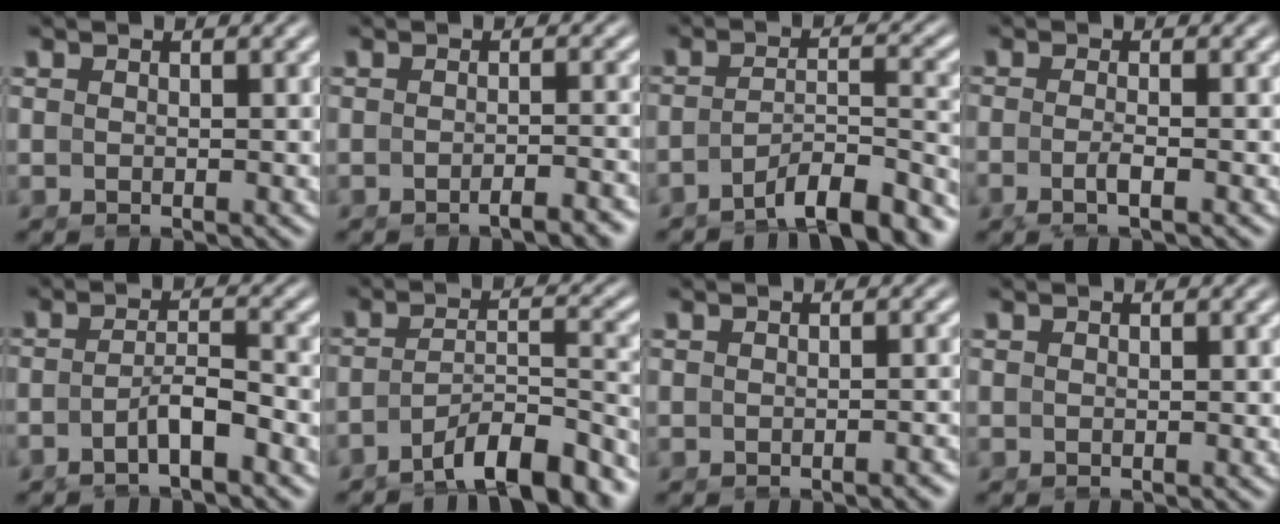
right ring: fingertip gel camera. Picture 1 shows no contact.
{"total": 2.2, "force": [-2.0, -0.3, 0.9], "torque": [-0.007, 0.005, -0.037]}
{"total": 6.2, "force": [-5.2, 1.2, 3.1], "torque": [-0.035, -0.020, -0.074]}
{"total": 2.0, "force": [-1.2, 0.1, 1.5], "torque": [-0.036, -0.010, -0.020]}
{"total": 3.1, "force": [-2.2, 0.4, 2.1], "torque": [-0.036, -0.011, -0.035]}
{"total": 7.0, "force": [-5.6, 1.8, 3.7], "torque": [-0.045, -0.021, -0.078]}
{"total": 1.0, "force": [-0.9, -0.2, 0.4], "torque": [-0.007, 0.004, -0.014]}
{"total": 0.0}